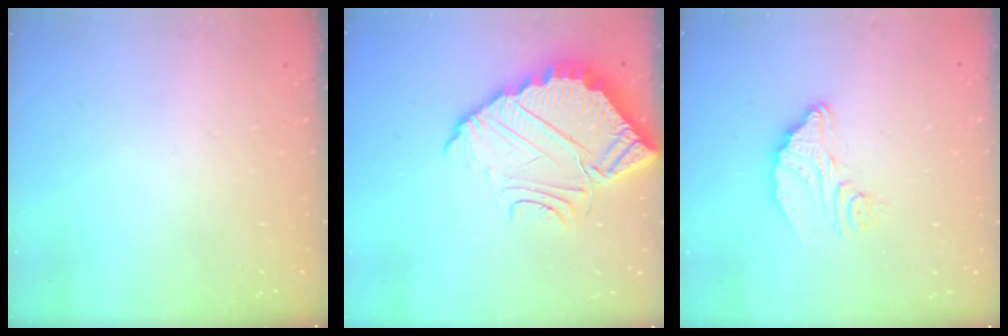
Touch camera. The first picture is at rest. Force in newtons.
{"total": 10.2, "press": 10.1, "slide": 0.8}
{"total": 9.4, "press": 9.4, "slide": 0.7}